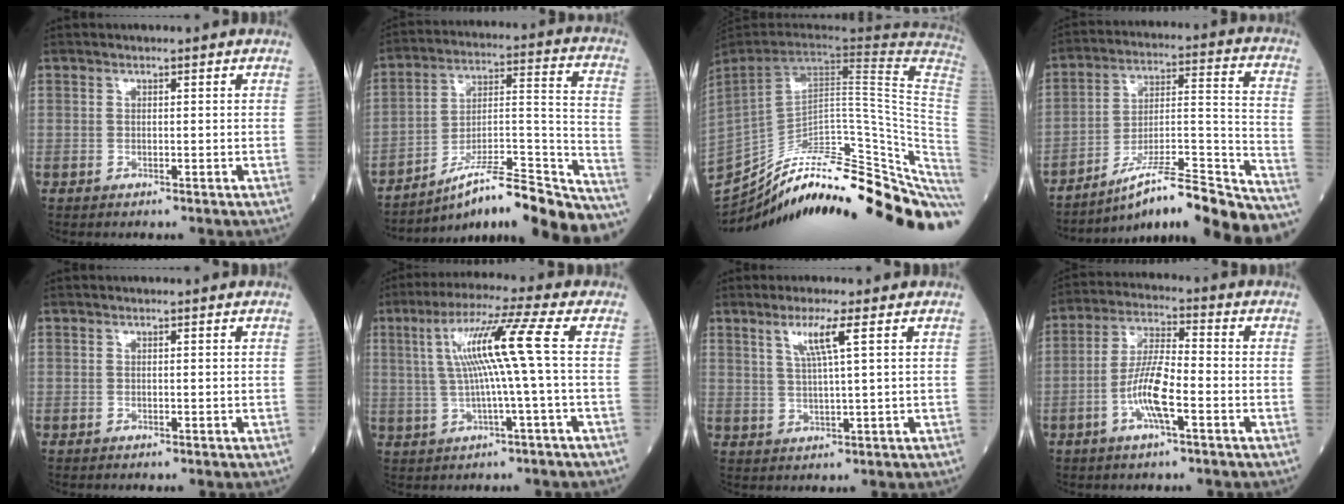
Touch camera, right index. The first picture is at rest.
{"total": 23.7, "force": [-20.3, 2.1, 12.1], "torque": [-0.117, 0.031, -0.305]}
{"total": 39.1, "force": [-32.2, 4.1, 21.8], "torque": [-0.241, -0.035, -0.438]}
{"total": 23.0, "force": [-19.8, 1.1, 11.6], "torque": [-0.119, 0.022, -0.300]}
{"total": 0.0}
{"total": 9.9, "force": [1.2, -1.5, 9.8], "torque": [-0.181, 0.020, 0.025]}
{"total": 4.9, "force": [2.2, -0.6, 4.3], "torque": [-0.085, -0.002, 0.043]}
{"total": 8.6, "force": [-2.9, 1.4, 8.0], "torque": [-0.158, 0.002, -0.059]}